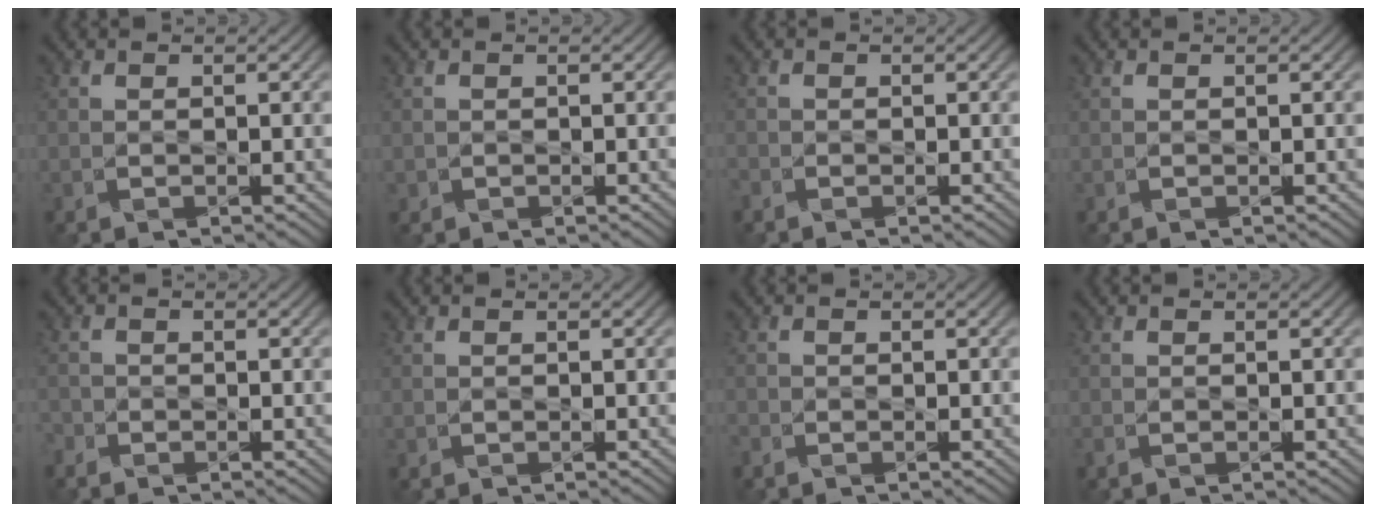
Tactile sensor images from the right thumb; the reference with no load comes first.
{"total": 0.6, "force": [-0.2, 0.5, 0.0], "torque": [0.002, -0.005, -0.005]}
{"total": 1.0, "force": [-0.9, 0.4, 0.2], "torque": [-0.006, -0.004, -0.022]}
{"total": 0.0}
{"total": 1.4, "force": [-1.3, 0.6, 0.2], "torque": [-0.009, -0.005, -0.034]}
{"total": 0.0}
{"total": 1.0, "force": [-0.9, 0.3, 0.2], "torque": [-0.007, -0.004, -0.021]}
{"total": 0.5, "force": [-0.4, 0.1, 0.3], "torque": [-0.010, -0.003, -0.010]}